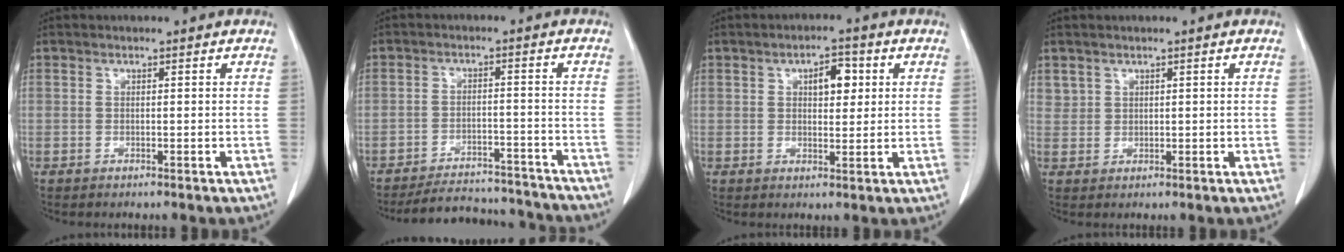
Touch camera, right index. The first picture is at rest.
{"total": 12.0, "force": [-11.5, 3.3, 1.3], "torque": [-0.005, 0.014, -0.150]}
{"total": 4.6, "force": [1.5, 2.2, 3.8], "torque": [-0.057, 0.008, 0.022]}
{"total": 1.8, "force": [1.2, 1.4, 0.1], "torque": [0.011, 0.003, 0.020]}